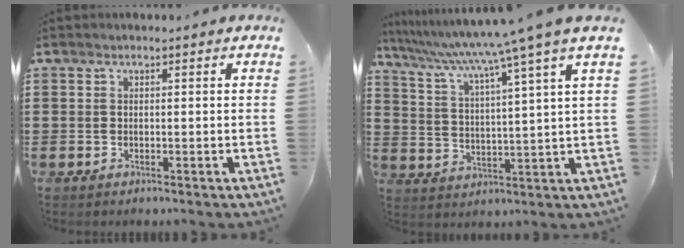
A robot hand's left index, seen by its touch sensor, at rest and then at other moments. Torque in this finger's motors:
{"motor_torque": [1.11, -1.03, 0.85, 0.20]}